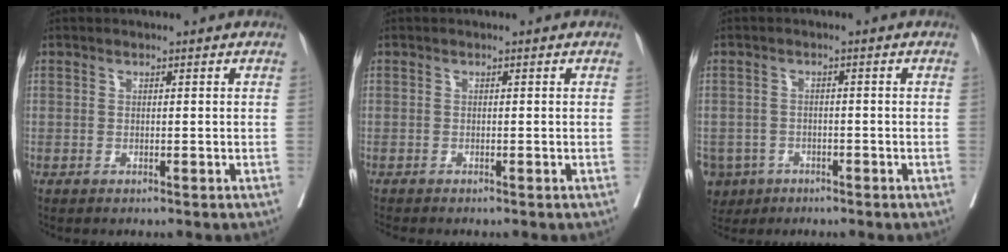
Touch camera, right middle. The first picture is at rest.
{"total": 0.9, "force": [-0.8, -0.2, 0.4], "torque": [0.000, 0.004, -0.012]}
{"total": 7.9, "force": [-4.4, 6.3, 1.9], "torque": [-0.056, 0.001, -0.067]}